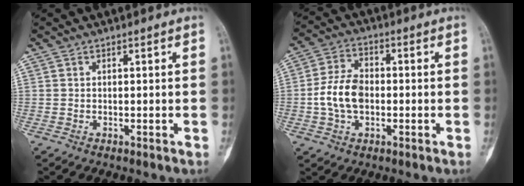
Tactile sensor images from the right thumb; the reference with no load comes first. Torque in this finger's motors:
{"motor_torque": [1.01, 0.96, 0.53, 0.39, 0.08]}